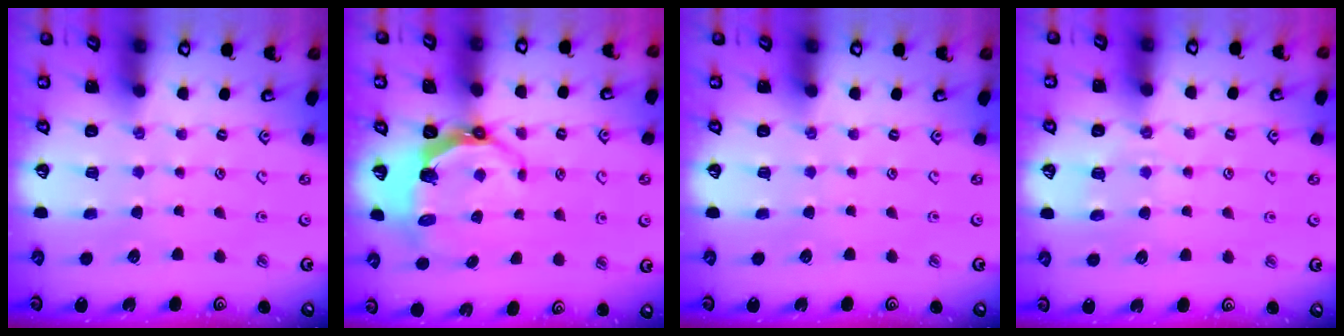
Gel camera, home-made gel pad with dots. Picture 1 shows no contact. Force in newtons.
{"total": 5.3, "press": 4.1, "slide": 3.5}
{"total": 0.0}
{"total": 4.0, "press": 3.9, "slide": 0.6}